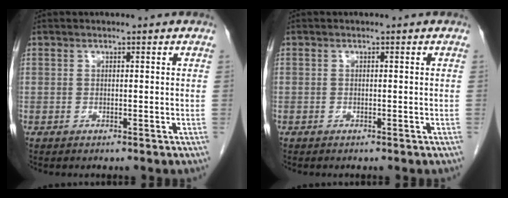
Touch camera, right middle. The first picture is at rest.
{"total": 0.6, "force": [-0.4, 0.4, 0.0], "torque": [-0.007, 0.003, -0.009]}